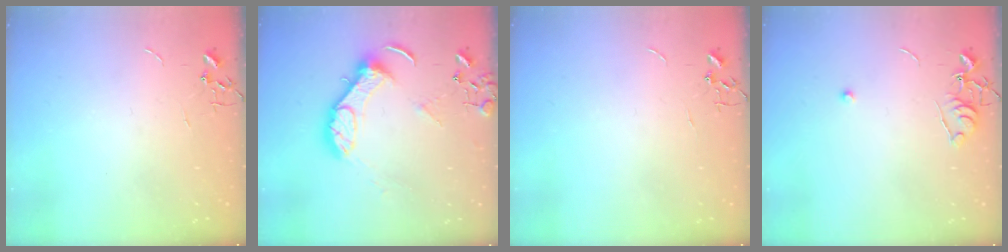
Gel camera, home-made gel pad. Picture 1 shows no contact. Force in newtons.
{"total": 12.5, "press": 12.4, "slide": 1.1}
{"total": 0.0}
{"total": 6.0, "press": 6.0, "slide": 0.7}